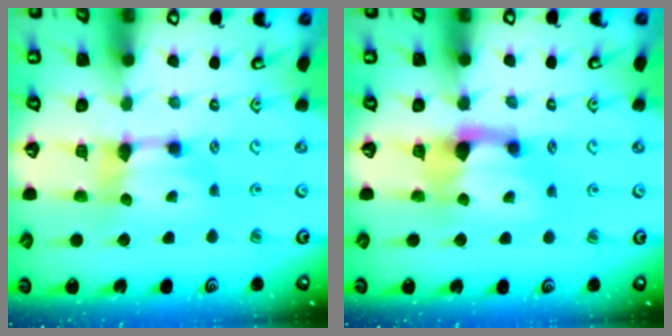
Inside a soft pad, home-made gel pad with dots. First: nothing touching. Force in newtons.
{"total": 1.5, "press": 0.7, "slide": 1.3}